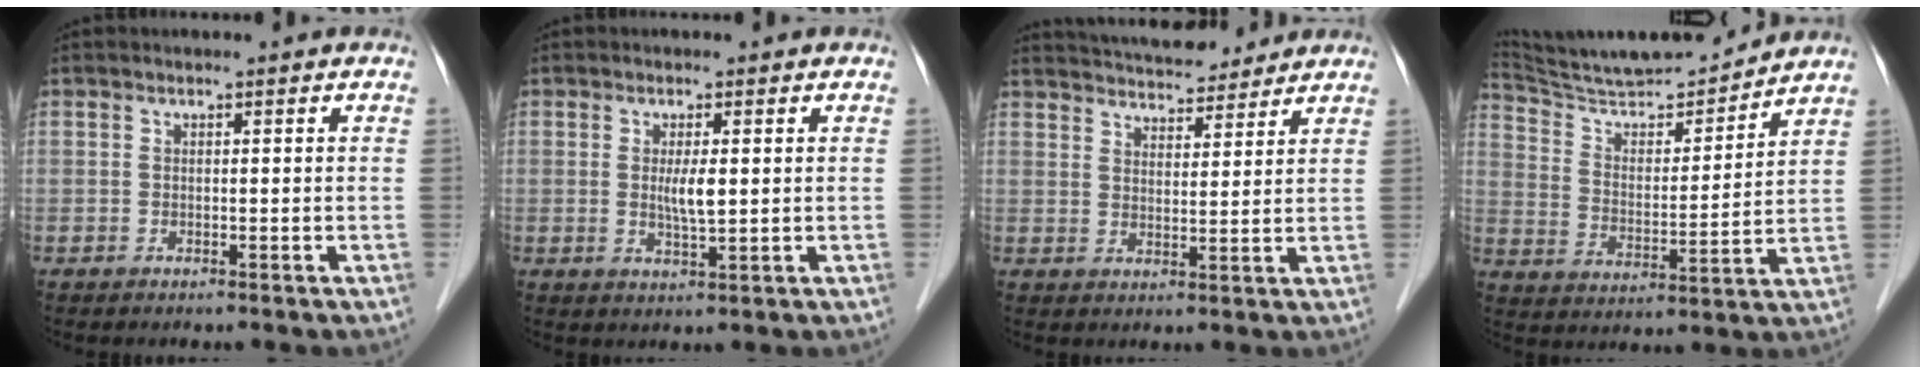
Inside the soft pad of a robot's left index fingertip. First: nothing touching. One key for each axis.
{"total": 3.2, "fx": 0.4, "fy": 0.4, "fz": 3.1, "tx": -0.060, "ty": -0.005, "tz": 0.008}
{"total": 11.6, "fx": 10.9, "fy": 2.5, "fz": 3.2, "tx": -0.045, "ty": 0.017, "tz": 0.159}
{"total": 16.3, "fx": 15.5, "fy": 0.9, "fz": 5.1, "tx": -0.096, "ty": 0.002, "tz": 0.263}